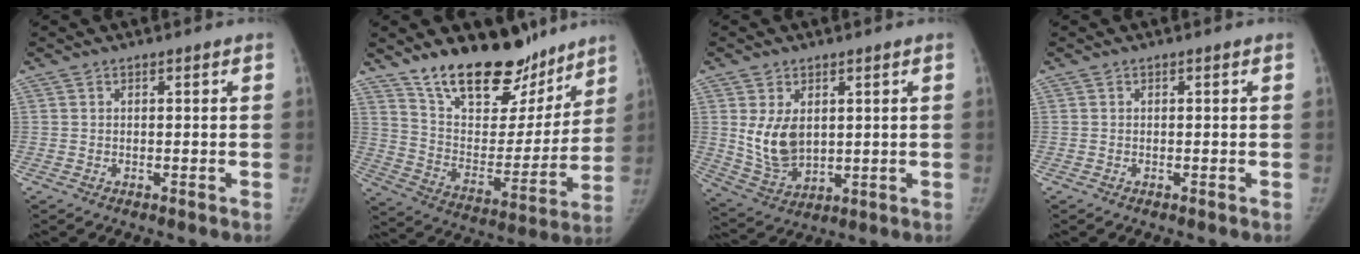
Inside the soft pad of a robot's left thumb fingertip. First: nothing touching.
{"total": 23.8, "force": [18.0, 11.0, 11.1], "torque": [-0.125, -0.096, 0.295]}
{"total": 9.0, "force": [2.0, 6.0, 6.4], "torque": [-0.103, -0.022, 0.057]}
{"total": 0.0}